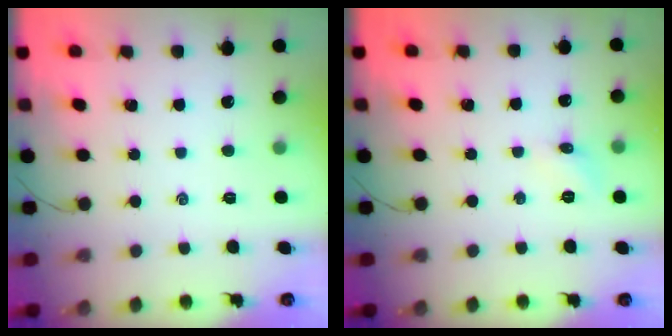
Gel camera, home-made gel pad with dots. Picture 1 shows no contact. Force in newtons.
{"total": 5.1, "press": 4.8, "slide": 1.6}